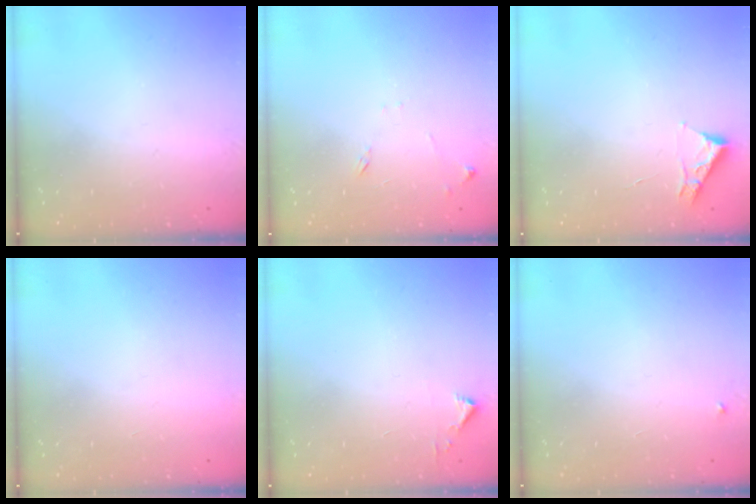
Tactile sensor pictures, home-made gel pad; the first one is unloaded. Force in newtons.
{"total": 6.7, "press": 6.7, "slide": 0.6}
{"total": 3.3, "press": 3.3, "slide": 0.5}
{"total": 1.5, "press": 1.5, "slide": 0.1}
{"total": 2.3, "press": 2.3, "slide": 0.2}
{"total": 2.7, "press": 2.7, "slide": 0.2}